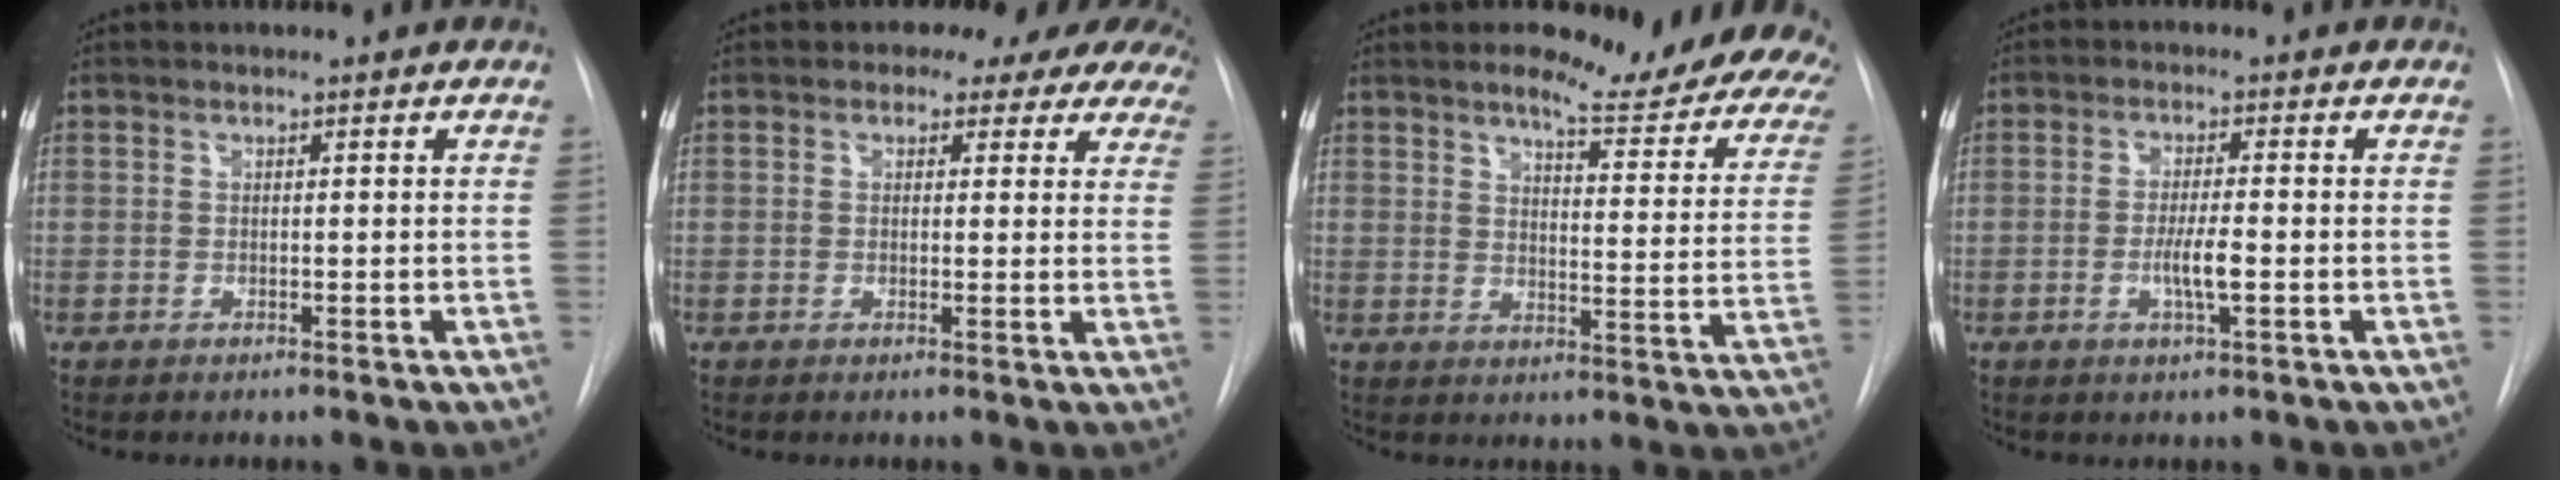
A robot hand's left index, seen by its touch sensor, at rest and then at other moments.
{"total": 11.8, "force": [9.8, 5.1, 4.2], "torque": [-0.034, 0.009, 0.088]}
{"total": 18.1, "force": [15.4, 3.4, 8.9], "torque": [-0.099, -0.066, 0.168]}
{"total": 4.1, "force": [-1.0, 0.3, 3.9], "torque": [-0.076, -0.005, -0.019]}